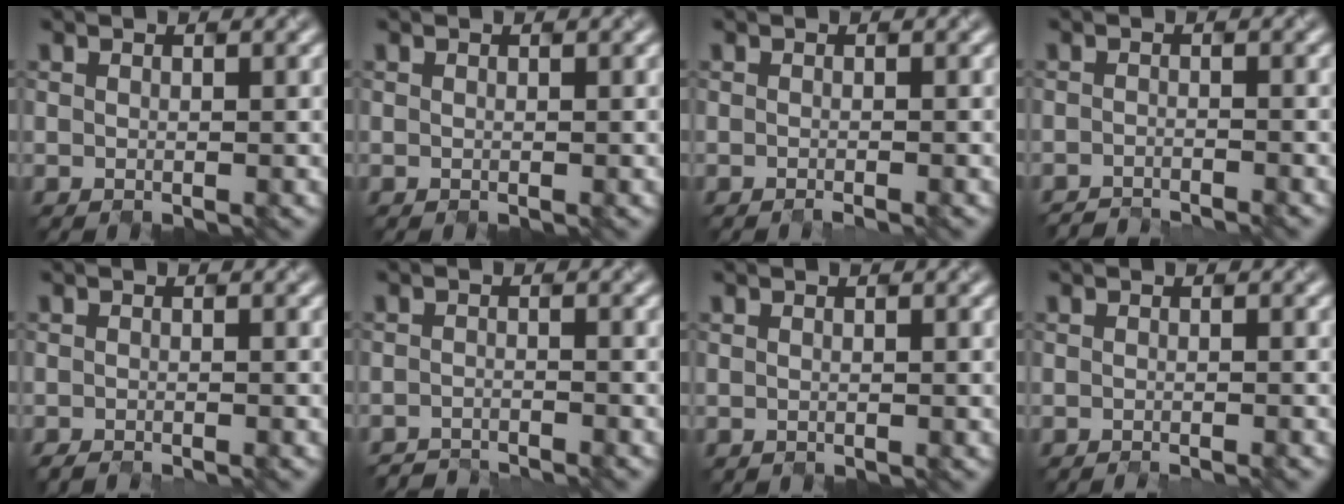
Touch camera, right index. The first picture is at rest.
{"total": 0.0}
{"total": 0.9, "force": [-0.4, 0.3, 0.7], "torque": [-0.002, 0.001, -0.010]}
{"total": 2.0, "force": [-2.0, 0.0, 0.2], "torque": [0.011, -0.004, -0.035]}
{"total": 1.1, "force": [-0.7, 0.4, 0.7], "torque": [0.006, 0.001, -0.009]}
{"total": 2.7, "force": [-2.7, -0.1, -0.1], "torque": [0.007, -0.004, -0.044]}
{"total": 0.0}
{"total": 1.4, "force": [-0.4, 0.8, 1.1], "torque": [0.005, 0.006, -0.016]}